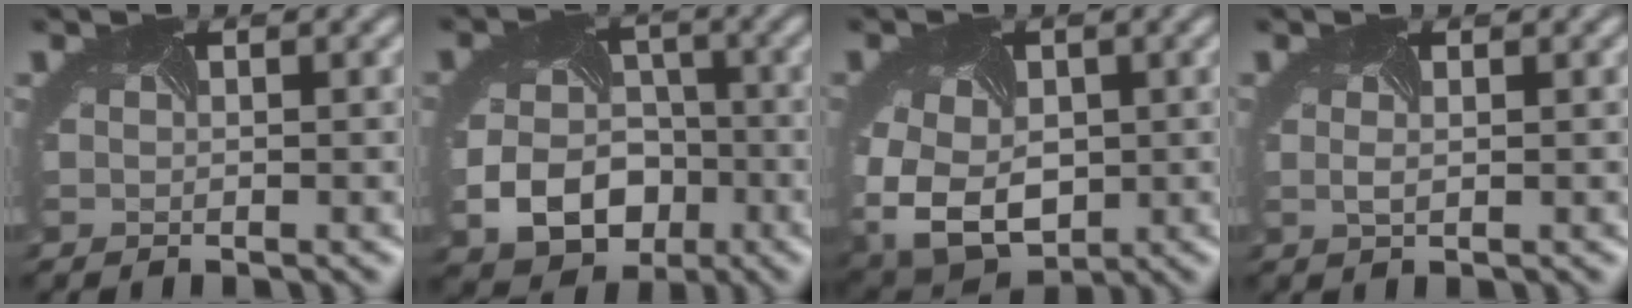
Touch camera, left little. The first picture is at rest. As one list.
[{"total": 7.1, "force": [-2.6, 5.3, 4.0], "torque": [-0.078, -0.022, -0.039]}, {"total": 9.3, "force": [-1.8, 6.8, 6.0], "torque": [-0.144, -0.043, -0.002]}, {"total": 1.0, "force": [0.3, 0.5, 0.8], "torque": [-0.016, -0.003, 0.001]}]